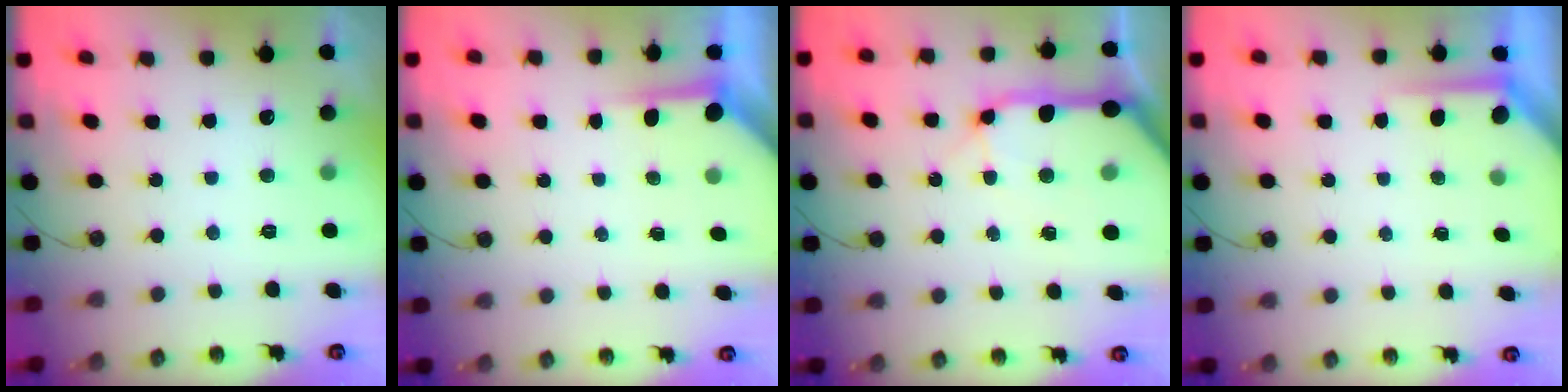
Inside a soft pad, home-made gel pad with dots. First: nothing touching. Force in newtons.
{"total": 3.8, "press": 3.8, "slide": 0.4}
{"total": 19.7, "press": 19.5, "slide": 3.2}
{"total": 3.2, "press": 3.2, "slide": 0.4}